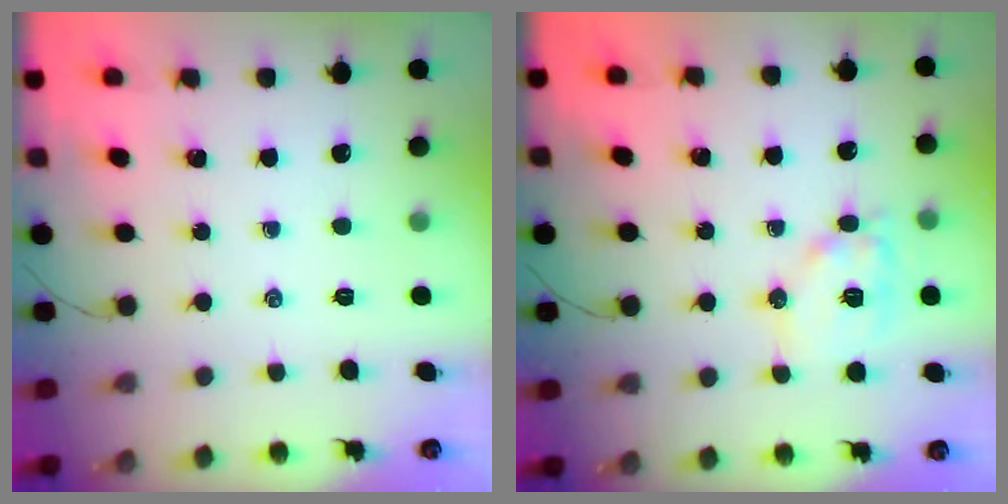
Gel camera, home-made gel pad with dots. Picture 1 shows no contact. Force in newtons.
{"total": 11.8, "press": 11.8, "slide": 0.7}